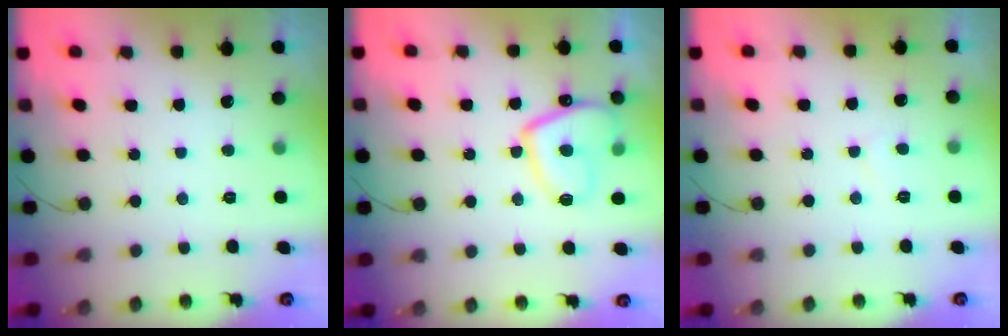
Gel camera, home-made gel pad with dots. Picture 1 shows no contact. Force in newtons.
{"total": 11.6, "press": 11.5, "slide": 1.4}
{"total": 2.5, "press": 2.5, "slide": 0.3}